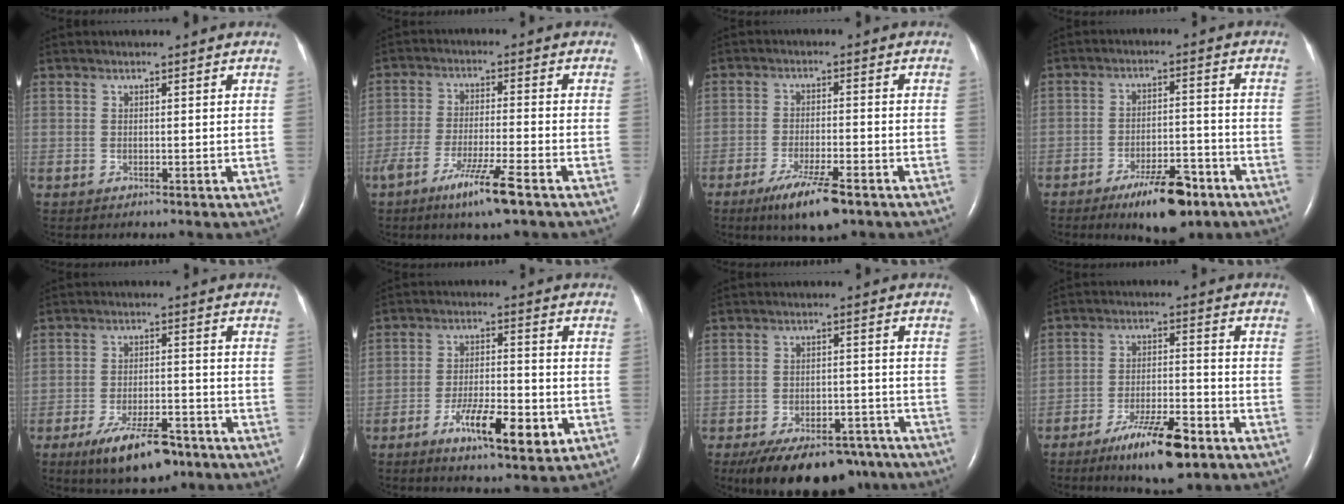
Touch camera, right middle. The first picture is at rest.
{"total": 8.4, "force": [-5.2, 0.0, 6.6], "torque": [-0.126, -0.020, -0.094]}
{"total": 8.0, "force": [-5.2, 1.2, 6.0], "torque": [-0.114, -0.017, -0.085]}
{"total": 9.4, "force": [-6.3, 2.8, 6.4], "torque": [-0.102, -0.002, -0.096]}
{"total": 9.8, "force": [-6.6, 3.2, 6.6], "torque": [-0.116, -0.009, -0.105]}
{"total": 9.5, "force": [-4.3, 2.4, 8.2], "torque": [-0.142, -0.006, -0.066]}
{"total": 16.6, "force": [-12.5, 7.6, 7.7], "torque": [-0.128, 0.000, -0.169]}
{"total": 10.4, "force": [-6.7, 2.1, 7.6], "torque": [-0.136, -0.011, -0.111]}